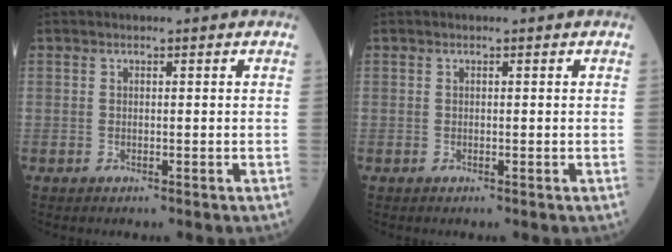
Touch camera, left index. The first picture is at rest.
{"total": 0.0}